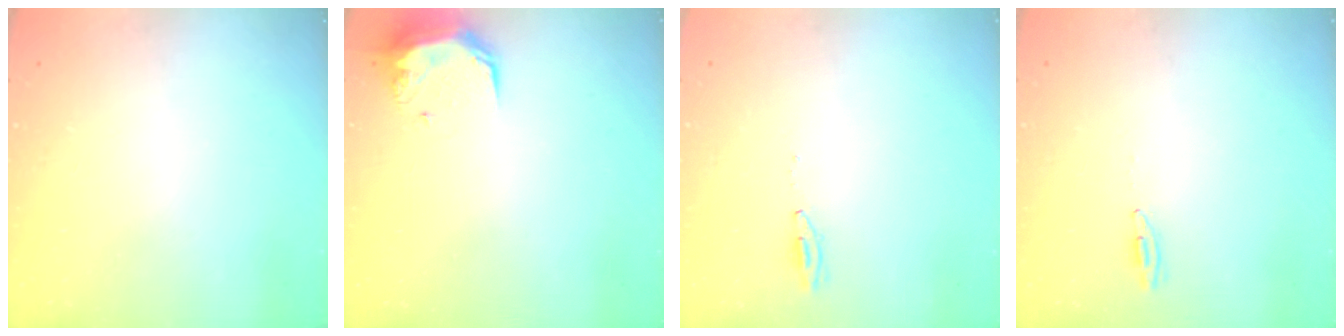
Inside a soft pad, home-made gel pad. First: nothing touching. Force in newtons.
{"total": 9.3, "press": 9.3, "slide": 0.7}
{"total": 5.0, "press": 3.7, "slide": 3.3}
{"total": 3.0, "press": 2.8, "slide": 1.2}